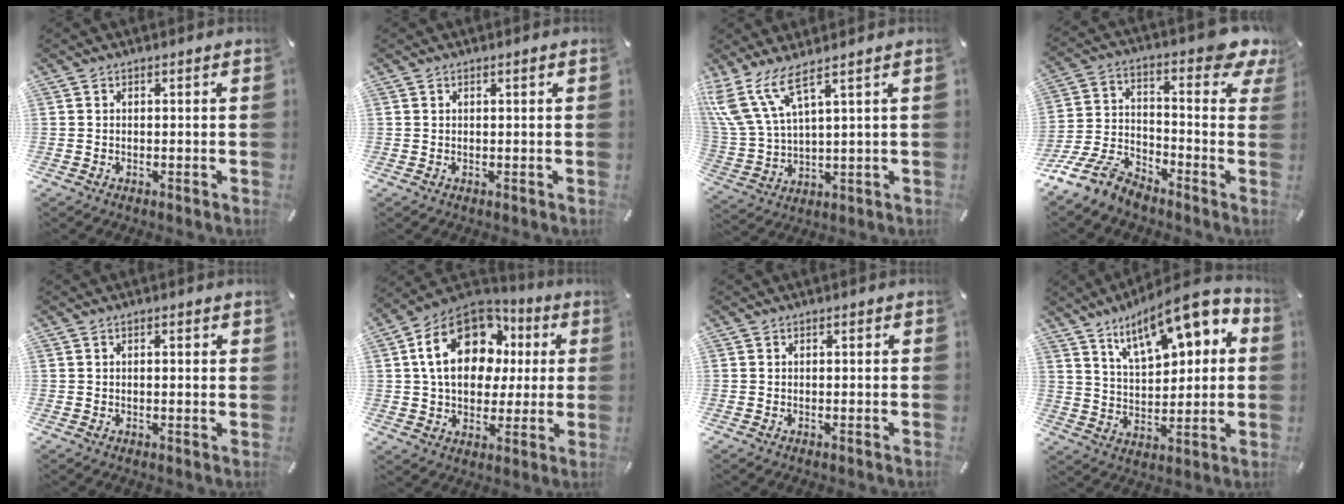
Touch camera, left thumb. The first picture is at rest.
{"total": 0.7, "force": [0.3, 0.1, 0.6], "torque": [-0.012, 0.000, 0.006]}
{"total": 10.8, "force": [6.4, 3.8, 7.8], "torque": [-0.194, -0.033, 0.117]}
{"total": 12.6, "force": [-6.6, 7.3, 7.9], "torque": [-0.163, 0.029, -0.123]}
{"total": 1.0, "force": [0.4, 0.3, 0.8], "torque": [-0.009, -0.002, 0.004]}
{"total": 19.7, "force": [6.0, 14.4, 12.1], "torque": [-0.202, -0.013, 0.110]}
{"total": 0.0}
{"total": 15.6, "force": [9.8, 6.7, 10.2], "torque": [-0.165, -0.043, 0.167]}